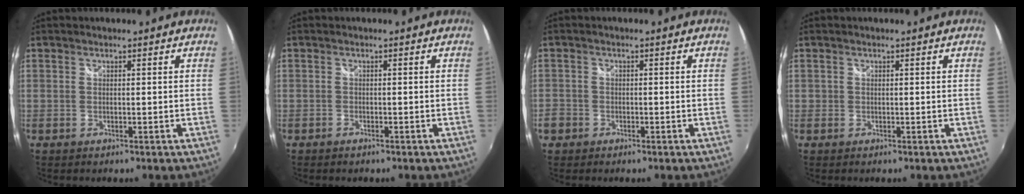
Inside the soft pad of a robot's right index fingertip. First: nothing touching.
{"total": 1.2, "force": [-0.9, 0.6, 0.3], "torque": [-0.009, -0.002, -0.016]}
{"total": 3.3, "force": [-1.8, 2.7, 0.7], "torque": [-0.022, 0.001, -0.033]}
{"total": 0.6, "force": [-0.1, 0.6, 0.1], "torque": [-0.001, -0.002, -0.003]}